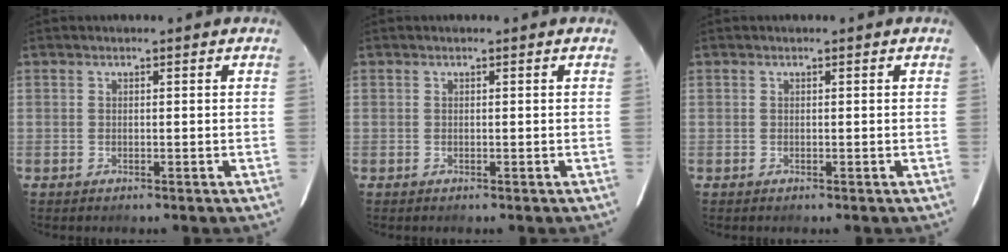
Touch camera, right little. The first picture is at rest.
{"total": 0.0}
{"total": 0.0}